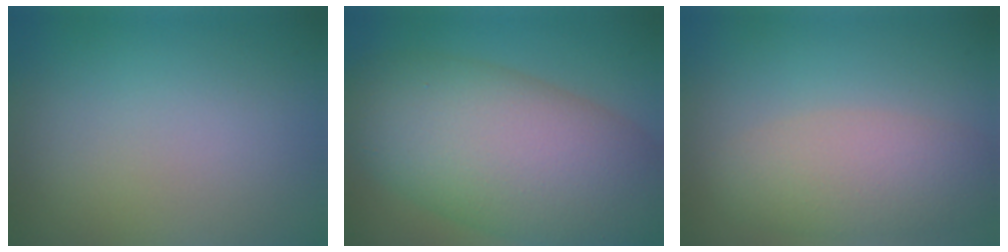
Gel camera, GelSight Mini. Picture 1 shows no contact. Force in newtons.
{"total": 12.7, "press": 12.7, "slide": 0.8}
{"total": 4.7, "press": 4.7, "slide": 0.2}